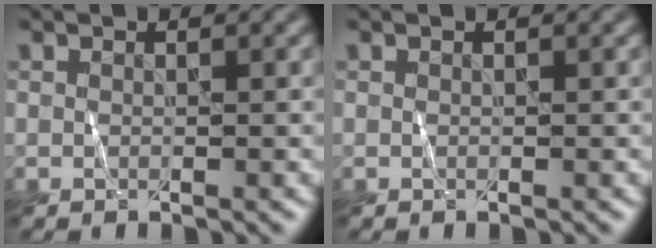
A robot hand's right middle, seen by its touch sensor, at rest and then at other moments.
{"total": 0.0}